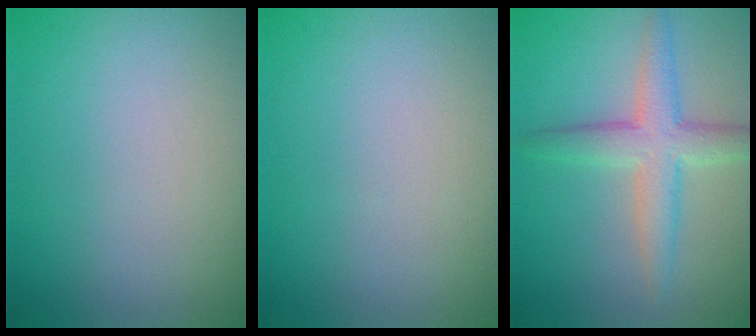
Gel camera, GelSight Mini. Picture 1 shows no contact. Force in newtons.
{"total": 0.0}
{"total": 4.1, "press": 4.1, "slide": 0.1}